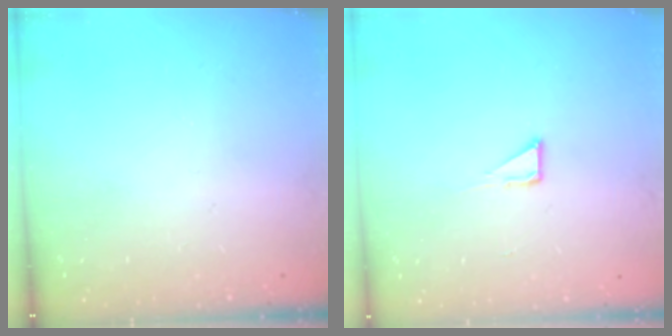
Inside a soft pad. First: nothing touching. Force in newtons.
{"total": 2.8, "press": 2.8, "slide": 0.2}